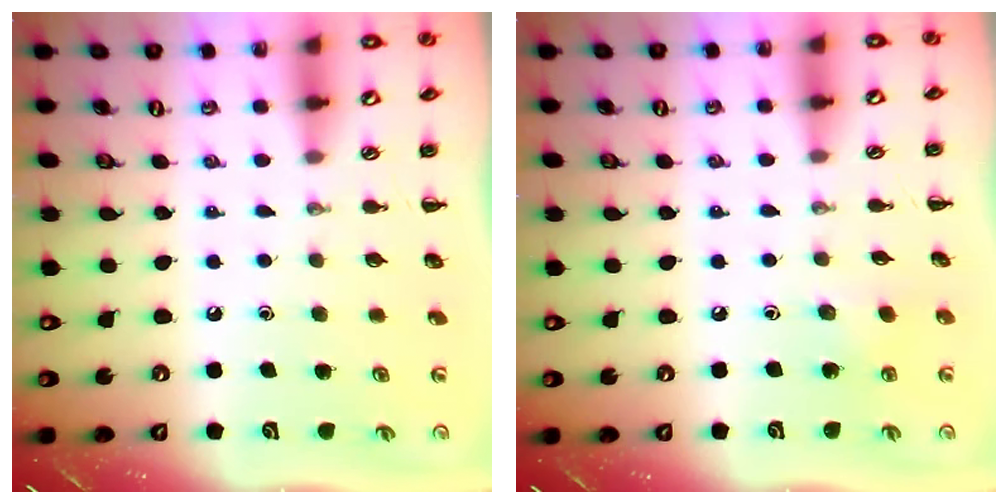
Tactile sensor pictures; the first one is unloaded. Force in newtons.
{"total": 6.3, "press": 6.0, "slide": 1.7}